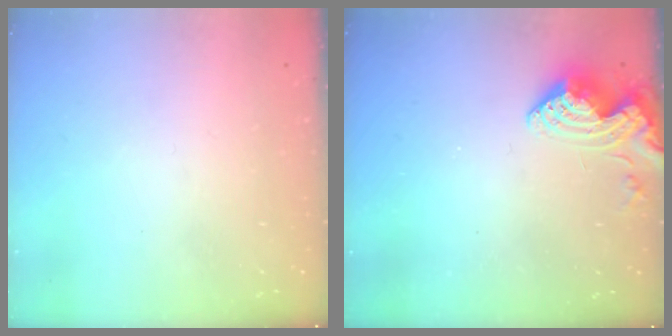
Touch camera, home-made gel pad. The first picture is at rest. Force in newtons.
{"total": 10.1, "press": 10.0, "slide": 1.2}